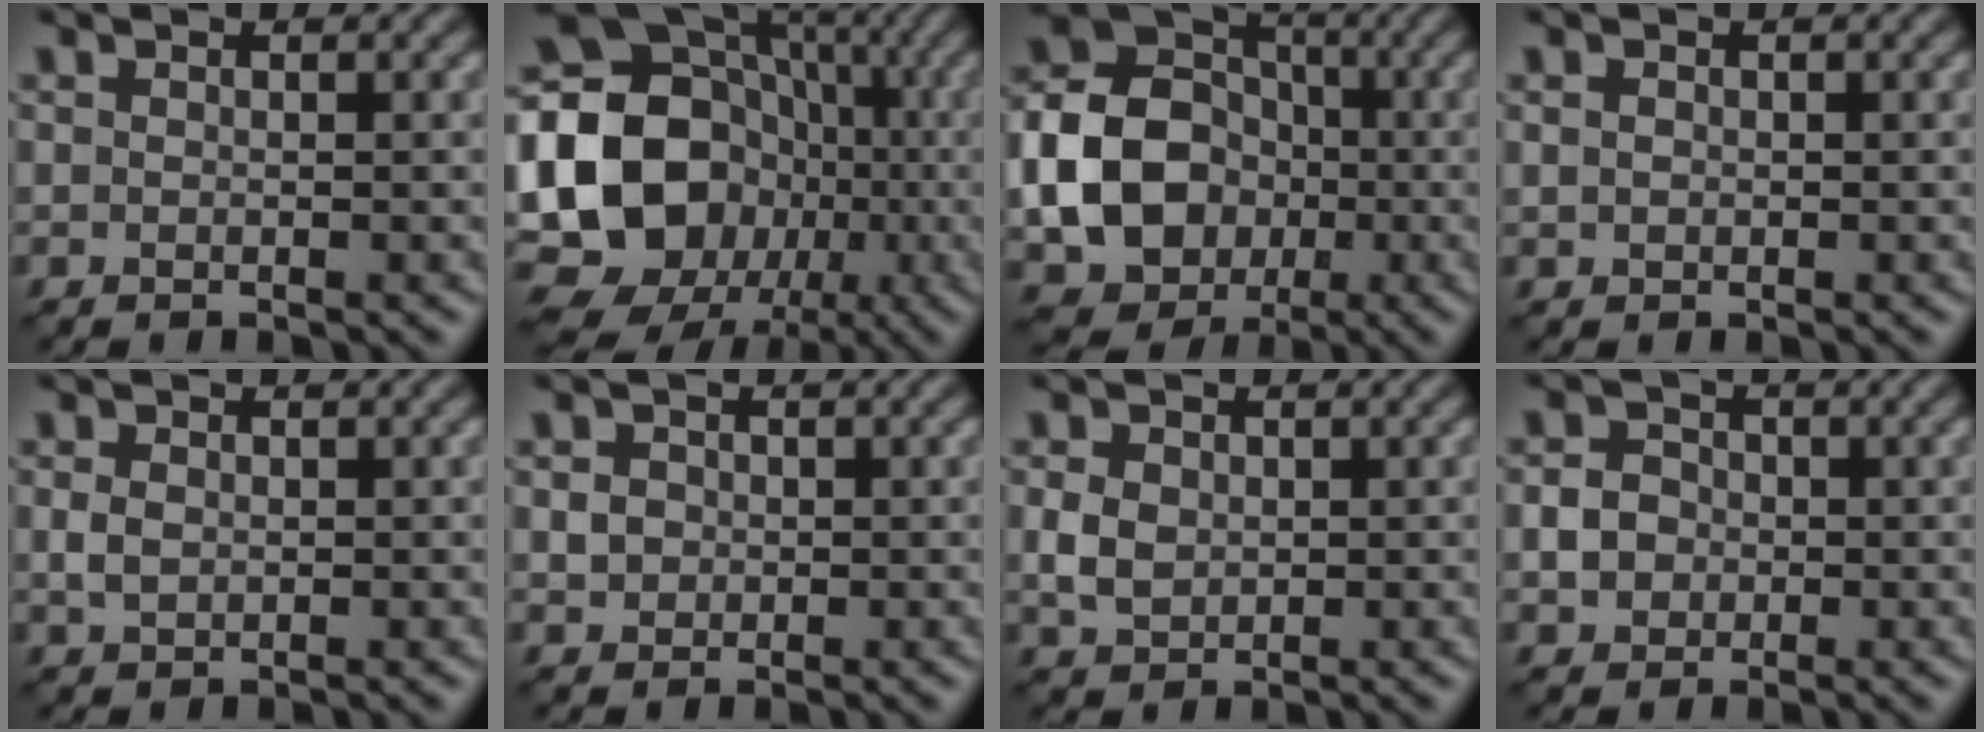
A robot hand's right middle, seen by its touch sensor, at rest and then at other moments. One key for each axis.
{"total": 19.8, "fx": -3.0, "fy": 17.2, "fz": 9.3, "tx": -0.178, "ty": 0.015, "tz": -0.087}
{"total": 10.9, "fx": -1.8, "fy": 8.9, "fz": 6.1, "tx": -0.109, "ty": -0.003, "tz": -0.045}
{"total": 0.6, "fx": 0.1, "fy": 0.5, "fz": 0.3, "tx": -0.008, "ty": 0.001, "tz": 0.002}
{"total": 1.5, "fx": 0.1, "fy": 1.1, "fz": 1.0, "tx": -0.025, "ty": 0.002, "tz": 0.002}
{"total": 1.2, "fx": 0.0, "fy": 1.1, "fz": 0.4, "tx": -0.005, "ty": 0.000, "tz": 0.000}
{"total": 2.4, "fx": 0.2, "fy": 2.0, "fz": 1.4, "tx": -0.035, "ty": 0.002, "tz": 0.003}
{"total": 2.3, "fx": -0.4, "fy": 2.1, "fz": 1.0, "tx": -0.014, "ty": 0.003, "tz": -0.008}